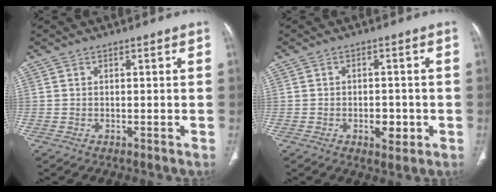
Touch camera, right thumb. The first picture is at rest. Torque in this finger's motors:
{"motor_torque": [0.54, 0.64, -0.22, 0.11, 0.19]}